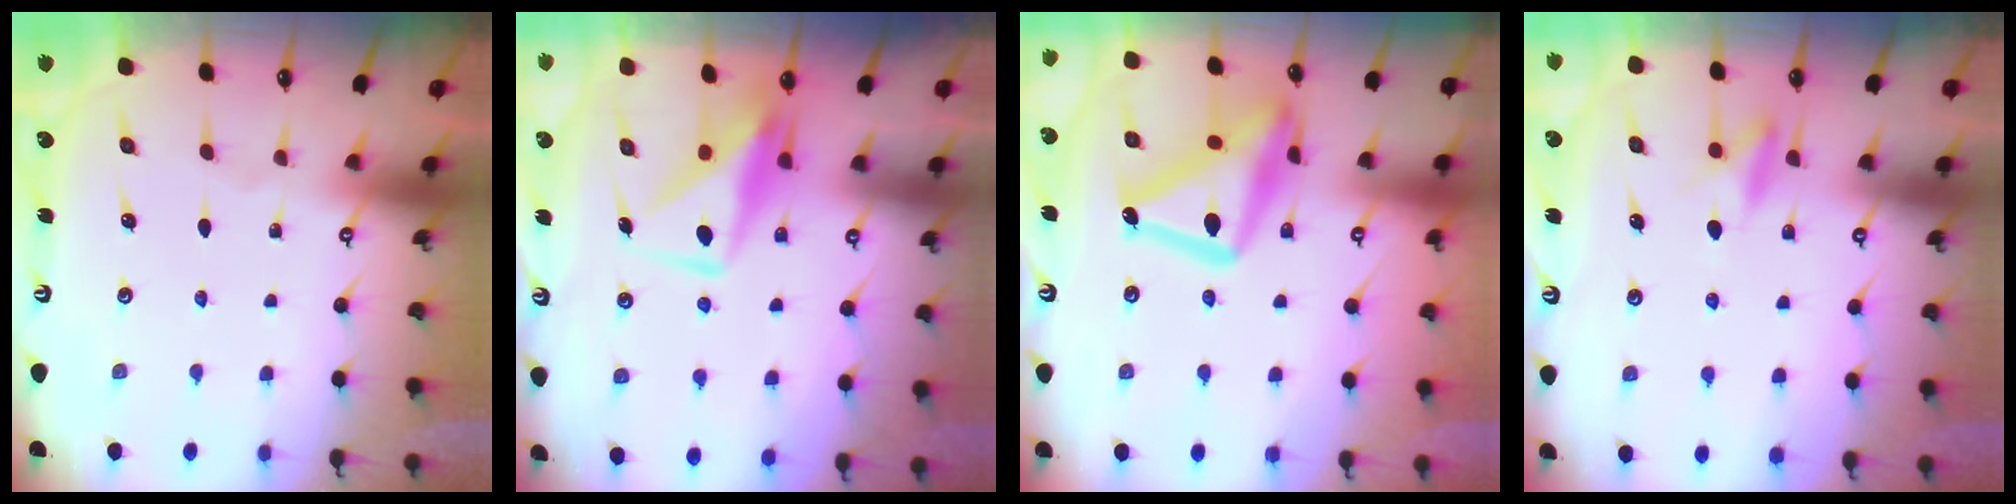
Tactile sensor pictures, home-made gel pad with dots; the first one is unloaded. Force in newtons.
{"total": 9.5, "press": 9.4, "slide": 0.7}
{"total": 20.6, "press": 20.6, "slide": 1.5}
{"total": 9.1, "press": 9.0, "slide": 1.4}